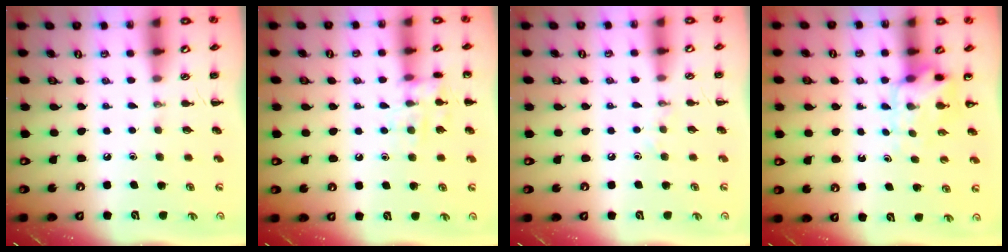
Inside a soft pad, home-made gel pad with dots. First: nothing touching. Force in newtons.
{"total": 9.9, "press": 9.8, "slide": 1.2}
{"total": 3.2, "press": 3.1, "slide": 0.9}
{"total": 5.2, "press": 5.2, "slide": 0.8}